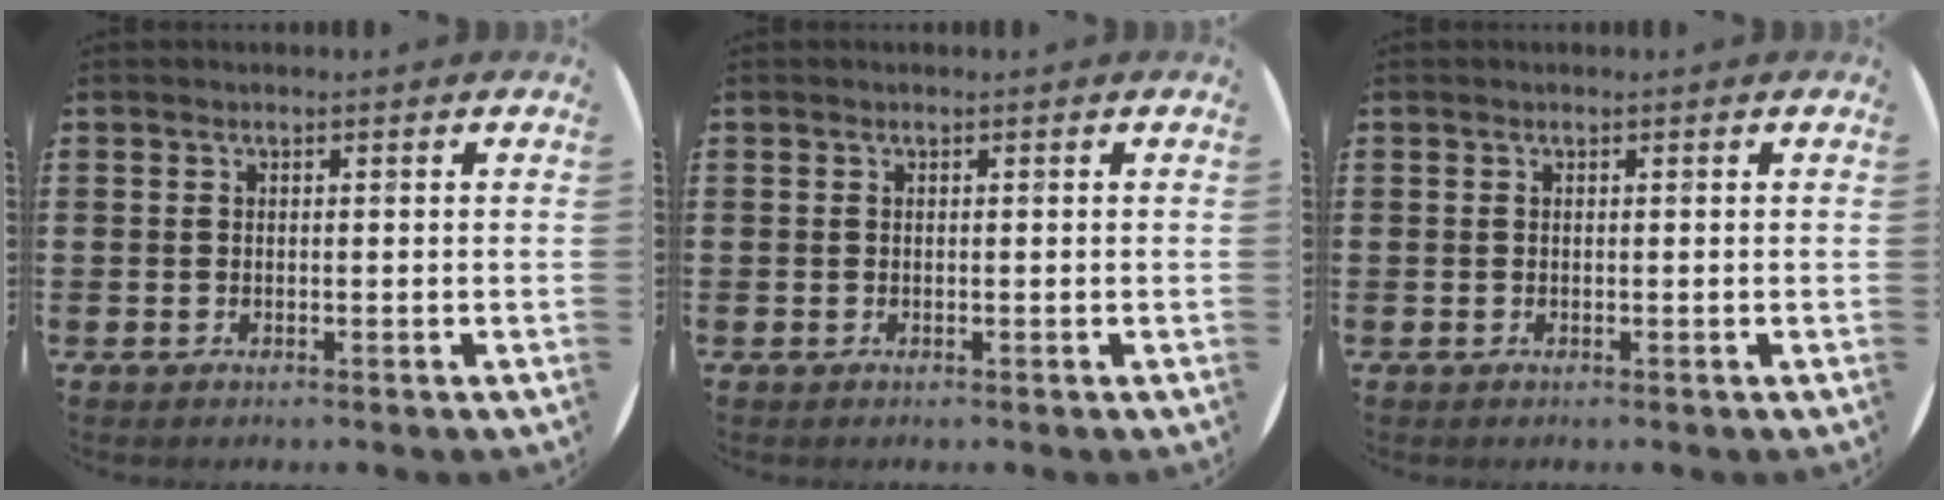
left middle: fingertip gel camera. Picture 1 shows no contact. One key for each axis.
{"total": 0.0}
{"total": 0.0}